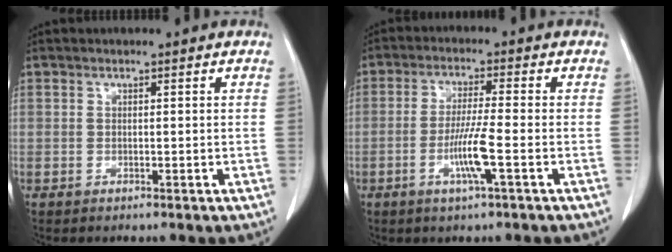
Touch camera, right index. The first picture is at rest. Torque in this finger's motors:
{"motor_torque": [0.95, -0.37, 0.44, 0.15]}